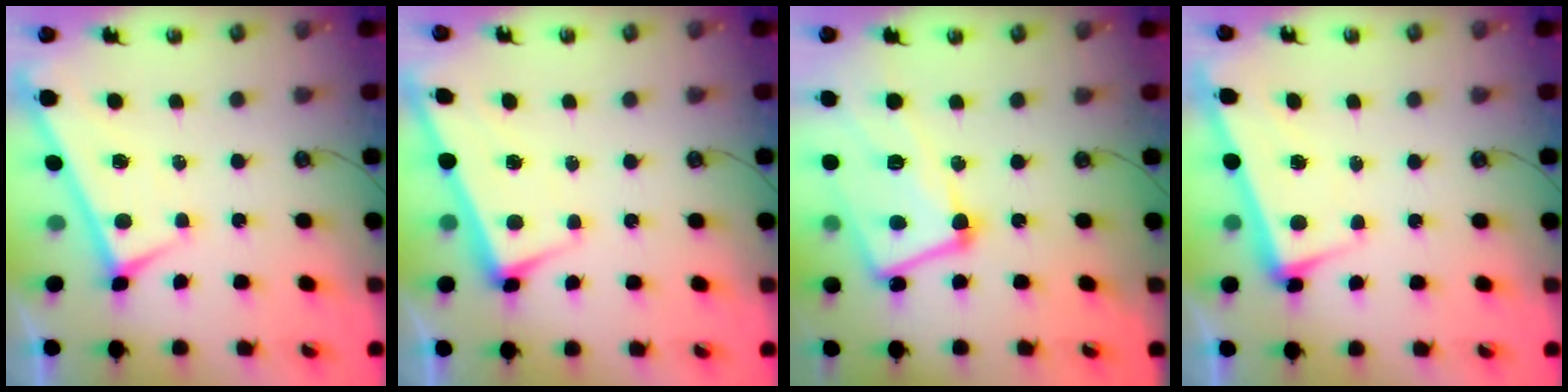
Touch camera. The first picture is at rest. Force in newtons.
{"total": 2.6, "press": 2.6, "slide": 0.4}
{"total": 13.2, "press": 13.1, "slide": 1.5}
{"total": 3.3, "press": 3.1, "slide": 1.1}